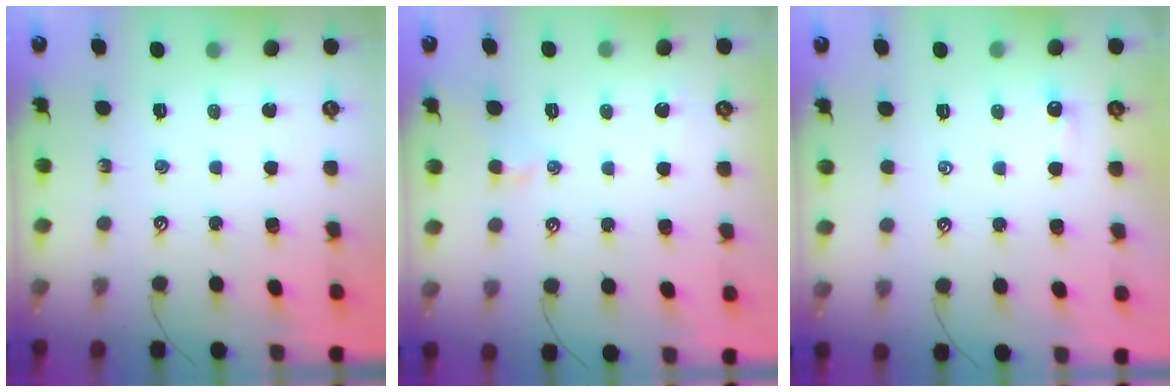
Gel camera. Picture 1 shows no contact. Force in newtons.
{"total": 0.9, "press": 0.7, "slide": 0.6}
{"total": 2.3, "press": 2.3, "slide": 0.4}